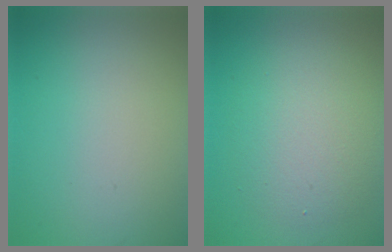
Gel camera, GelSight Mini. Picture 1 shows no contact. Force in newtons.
{"total": 4.8, "press": 4.8, "slide": 0.1}